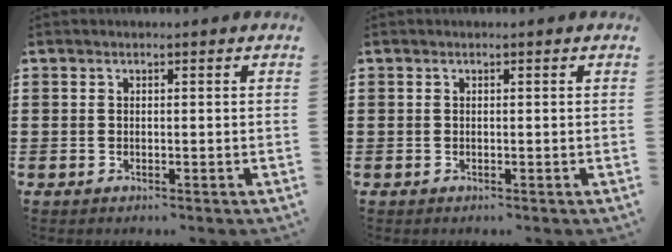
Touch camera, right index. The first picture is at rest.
{"total": 0.0}